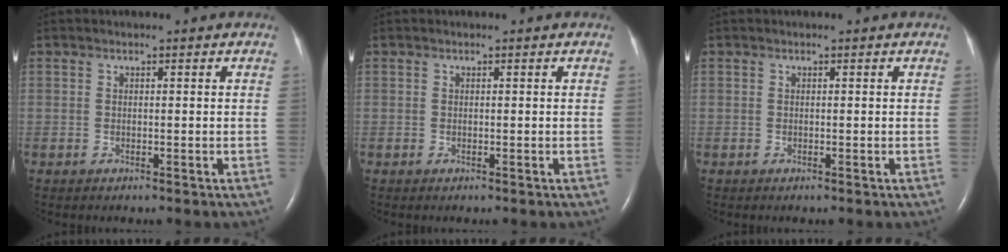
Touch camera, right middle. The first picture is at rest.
{"total": 0.0}
{"total": 0.0}